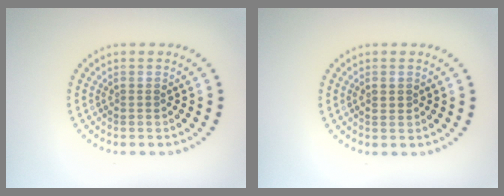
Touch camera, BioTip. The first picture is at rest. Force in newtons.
{"total": 0.7, "press": 0.6, "slide": 0.3}